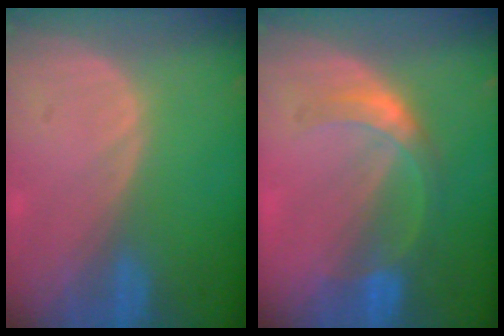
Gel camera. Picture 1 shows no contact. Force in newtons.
{"total": 5.5, "press": 5.1, "slide": 2.1}